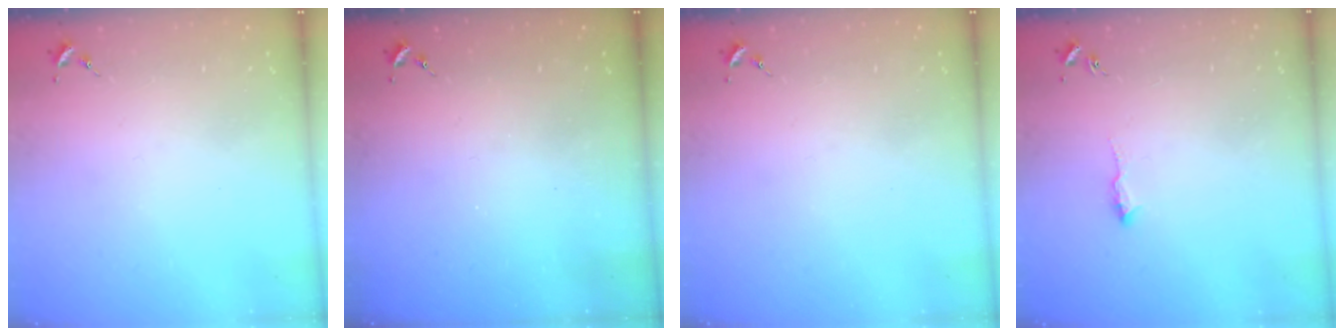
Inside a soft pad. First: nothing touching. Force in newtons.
{"total": 0.0}
{"total": 0.0}
{"total": 5.8, "press": 5.8, "slide": 0.5}